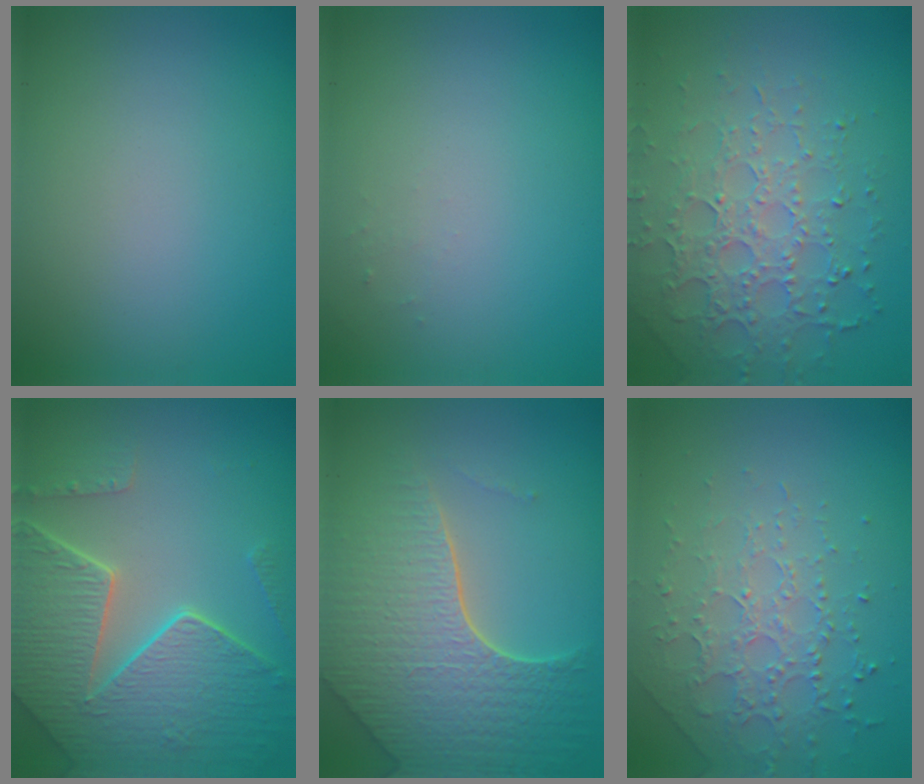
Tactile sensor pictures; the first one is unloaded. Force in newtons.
{"total": 0.5, "press": 0.5, "slide": 0.2}
{"total": 4.8, "press": 4.2, "slide": 2.4}
{"total": 8.1, "press": 5.8, "slide": 5.6}
{"total": 7.9, "press": 5.7, "slide": 5.4}
{"total": 2.6, "press": 2.4, "slide": 1.1}